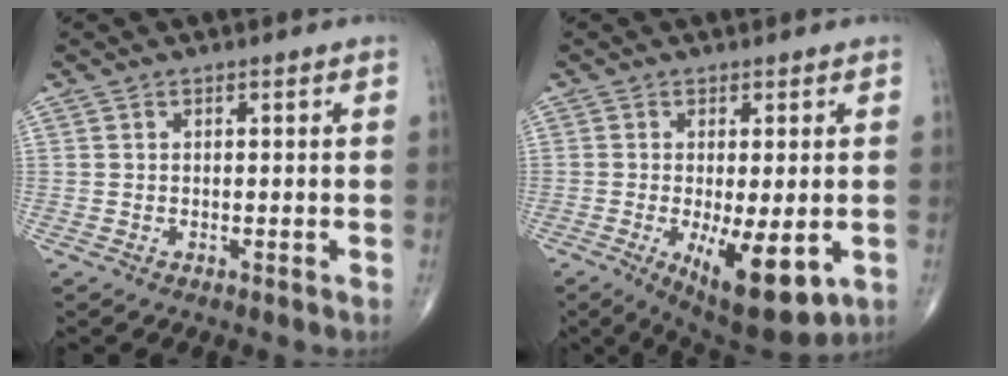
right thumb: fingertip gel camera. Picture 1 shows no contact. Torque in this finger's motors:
{"motor_torque": [-0.20, 0.51, 0.37, 0.07, 0.25]}